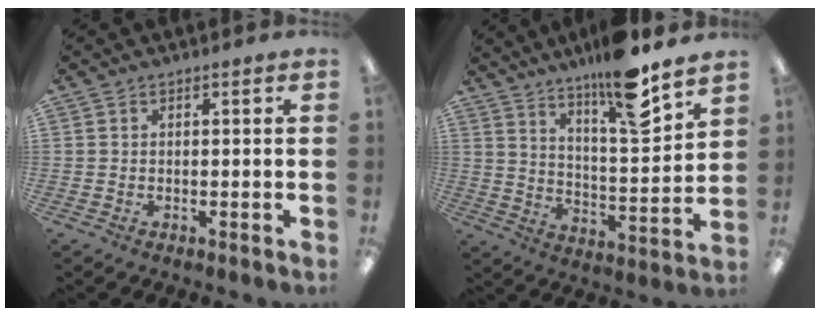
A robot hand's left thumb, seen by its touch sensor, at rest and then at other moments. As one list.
[{"total": 14.2, "force": [11.4, 2.2, 8.3], "torque": [-0.137, -0.075, 0.186]}]